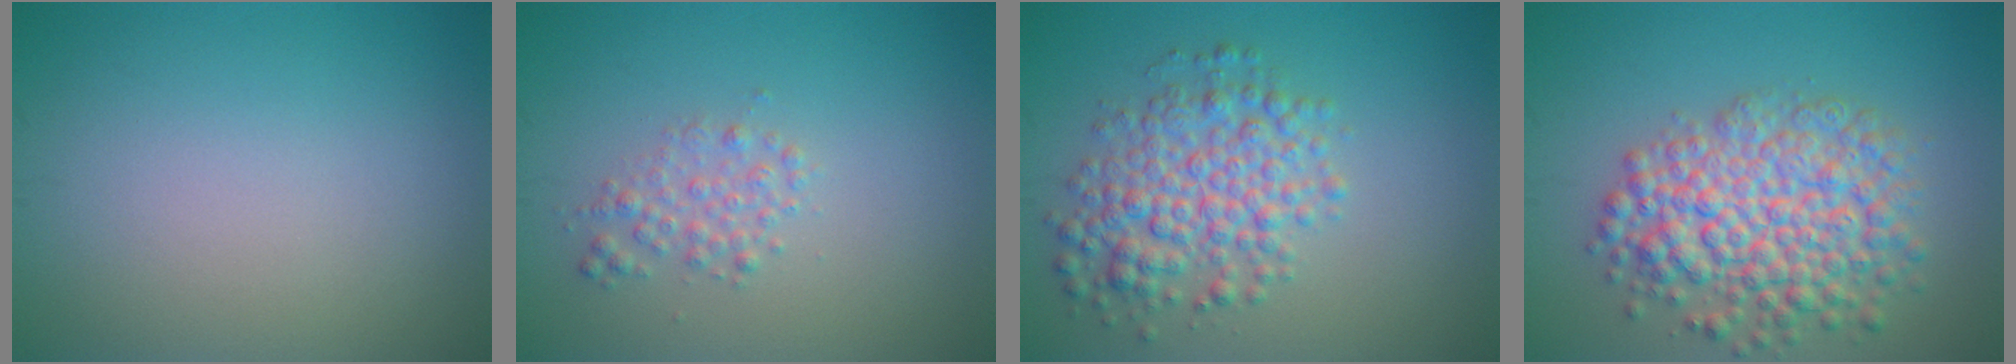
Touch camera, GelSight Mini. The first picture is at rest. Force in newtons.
{"total": 1.7, "press": 1.7, "slide": 0.0}
{"total": 5.1, "press": 5.1, "slide": 0.1}
{"total": 7.4, "press": 7.4, "slide": 0.3}